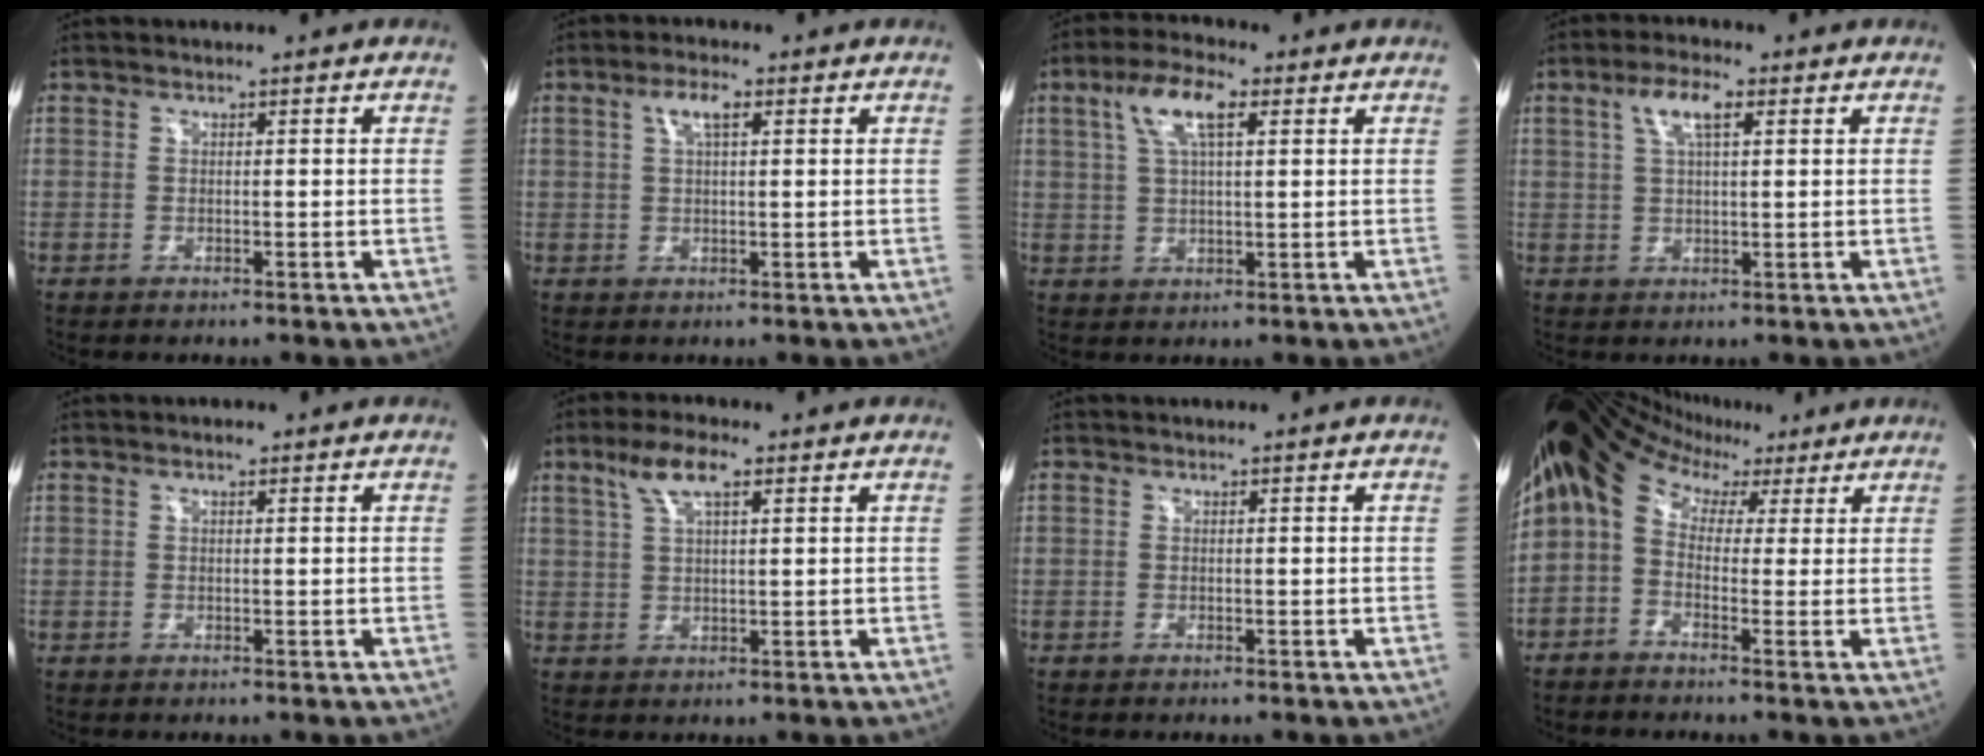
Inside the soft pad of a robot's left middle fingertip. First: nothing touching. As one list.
[{"total": 3.7, "force": [1.5, 0.9, 3.3], "torque": [-0.067, 0.010, 0.030]}, {"total": 7.7, "force": [3.2, 2.1, 6.7], "torque": [-0.136, 0.019, 0.061]}, {"total": 5.5, "force": [2.3, 1.3, 4.8], "torque": [-0.099, 0.014, 0.046]}, {"total": 1.0, "force": [0.6, 0.3, 0.7], "torque": [-0.013, 0.004, 0.010]}, {"total": 6.0, "force": [3.3, 1.3, 4.8], "torque": [-0.103, 0.018, 0.065]}, {"total": 0.0}, {"total": 9.5, "force": [4.8, 5.9, 5.7], "torque": [-0.107, 0.070, 0.071]}]